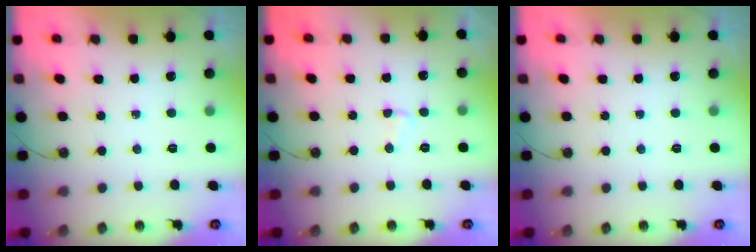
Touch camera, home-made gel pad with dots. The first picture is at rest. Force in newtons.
{"total": 2.3, "press": 2.3, "slide": 0.5}
{"total": 0.0}